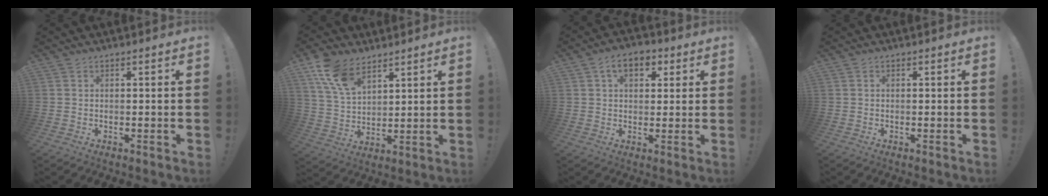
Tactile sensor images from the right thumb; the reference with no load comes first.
{"total": 12.2, "force": [8.0, 6.6, 6.3], "torque": [-0.123, -0.033, 0.158]}
{"total": 7.9, "force": [3.1, 5.0, 5.3], "torque": [-0.075, 0.005, 0.055]}
{"total": 0.0}